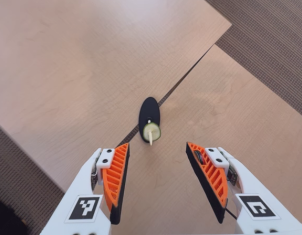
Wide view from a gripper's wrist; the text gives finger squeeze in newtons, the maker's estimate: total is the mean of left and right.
{"total": 0.6, "left": 0.4, "right": 0.7}